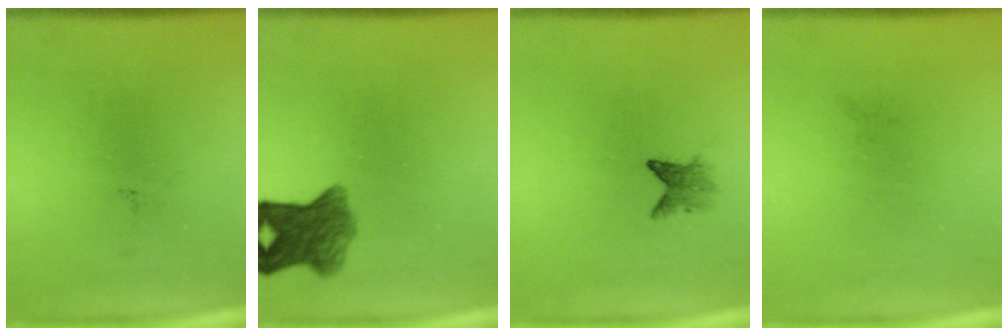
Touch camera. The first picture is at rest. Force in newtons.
{"total": 6.7}
{"total": 2.2}
{"total": 0.0}